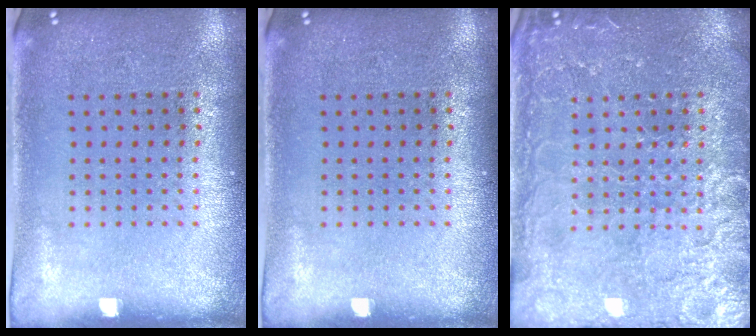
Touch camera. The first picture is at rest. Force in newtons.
{"total": 0.0}
{"total": 3.8, "press": 3.8, "slide": 0.5}